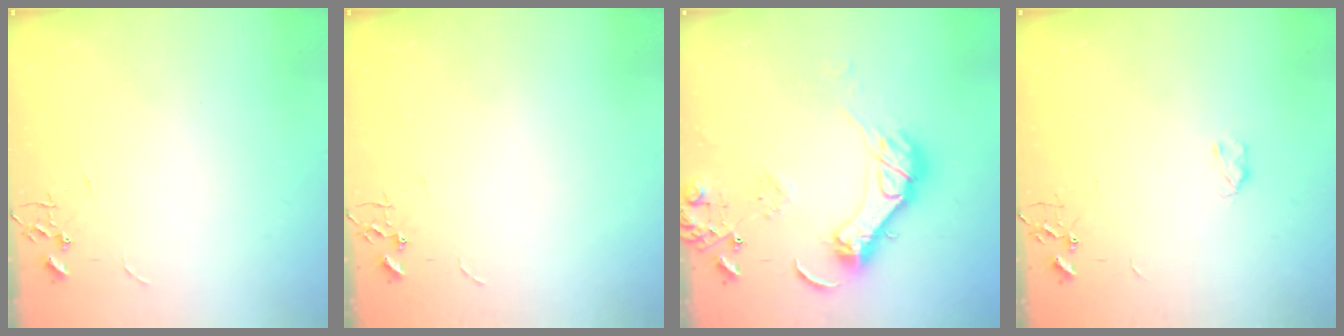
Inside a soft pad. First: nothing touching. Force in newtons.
{"total": 0.0}
{"total": 15.3, "press": 15.2, "slide": 1.7}
{"total": 3.9, "press": 3.9, "slide": 0.5}